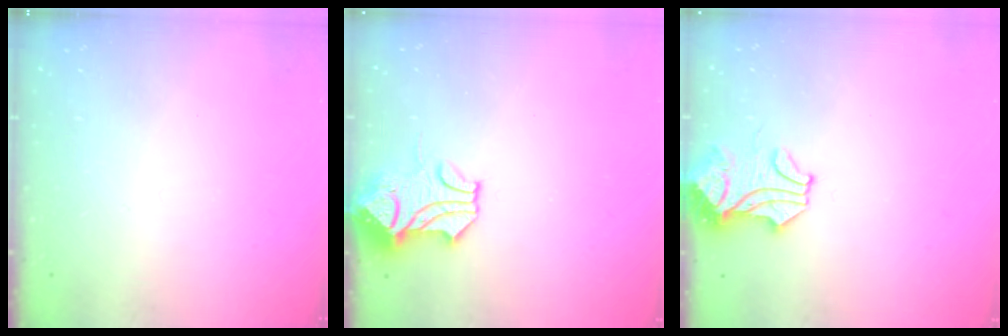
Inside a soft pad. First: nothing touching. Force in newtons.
{"total": 1.6, "press": 0.9, "slide": 1.3}
{"total": 1.4, "press": 1.4, "slide": 0.3}